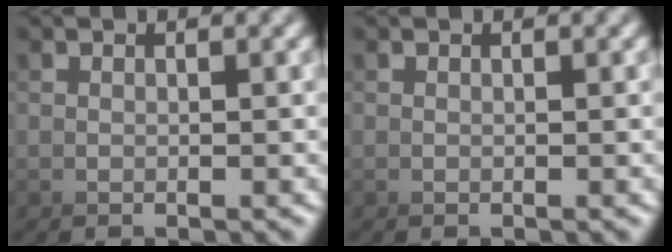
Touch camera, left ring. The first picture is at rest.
{"total": 0.0}